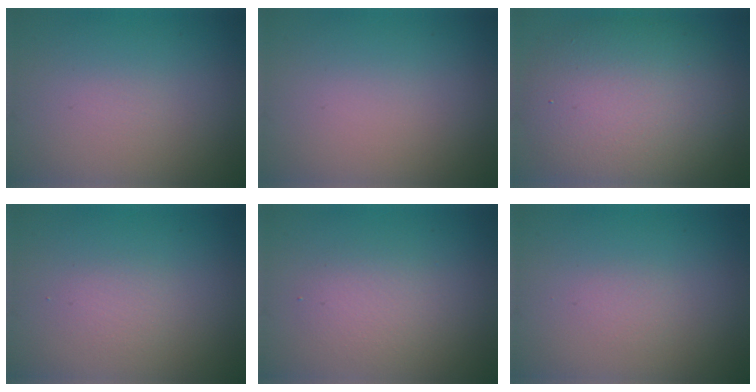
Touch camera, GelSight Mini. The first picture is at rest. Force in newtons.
{"total": 0.0}
{"total": 9.7, "press": 9.6, "slide": 0.8}
{"total": 1.2, "press": 1.2, "slide": 0.0}
{"total": 2.3, "press": 2.3, "slide": 0.1}
{"total": 0.5, "press": 0.5, "slide": 0.1}